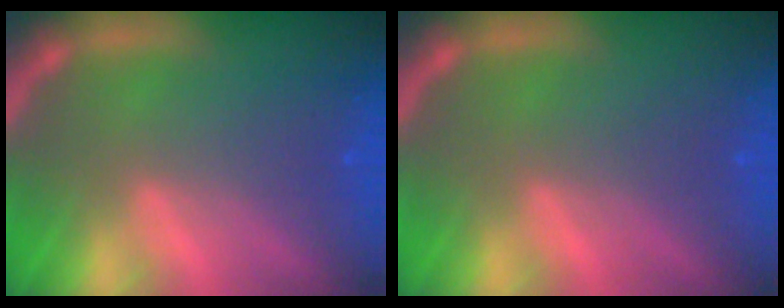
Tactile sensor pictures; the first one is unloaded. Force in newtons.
{"total": 0.0}